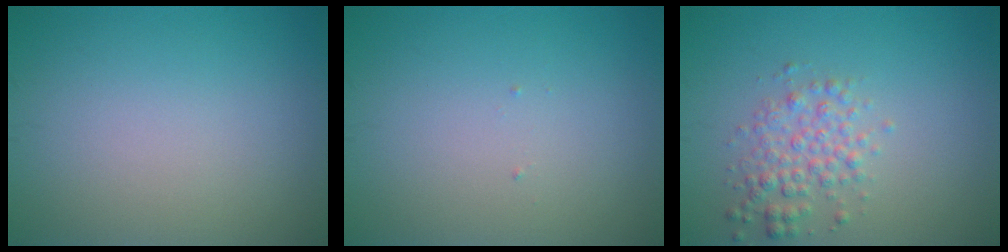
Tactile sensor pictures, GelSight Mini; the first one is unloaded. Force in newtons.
{"total": 0.0}
{"total": 2.8, "press": 2.8, "slide": 0.0}